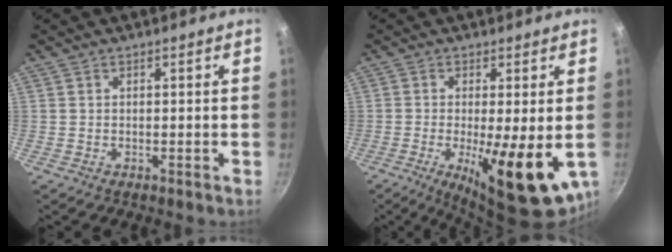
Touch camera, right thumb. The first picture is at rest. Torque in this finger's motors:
{"motor_torque": [2.53, 2.37, 1.92, -0.38, 0.50]}